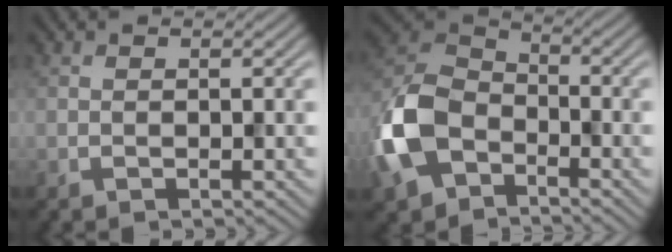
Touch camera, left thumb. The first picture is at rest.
{"total": 12.4, "force": [-5.3, 8.2, 7.6], "torque": [-0.198, -0.012, -0.125]}